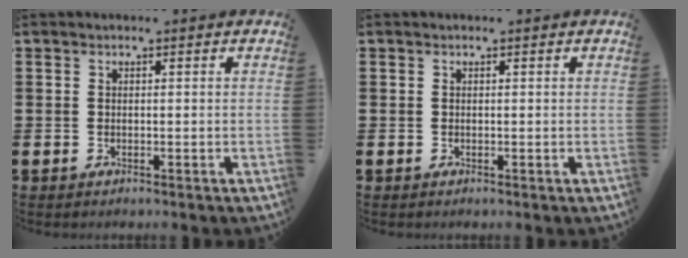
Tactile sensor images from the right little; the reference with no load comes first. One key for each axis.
{"total": 0.0}